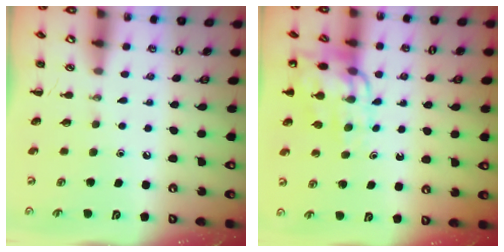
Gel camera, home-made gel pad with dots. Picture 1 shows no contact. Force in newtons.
{"total": 12.0, "press": 11.7, "slide": 2.2}